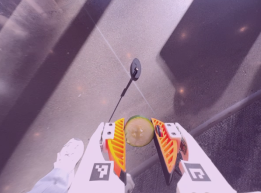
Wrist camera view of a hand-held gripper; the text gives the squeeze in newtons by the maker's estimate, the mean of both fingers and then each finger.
{"total": 9.3, "left": 9.2, "right": 9.3}